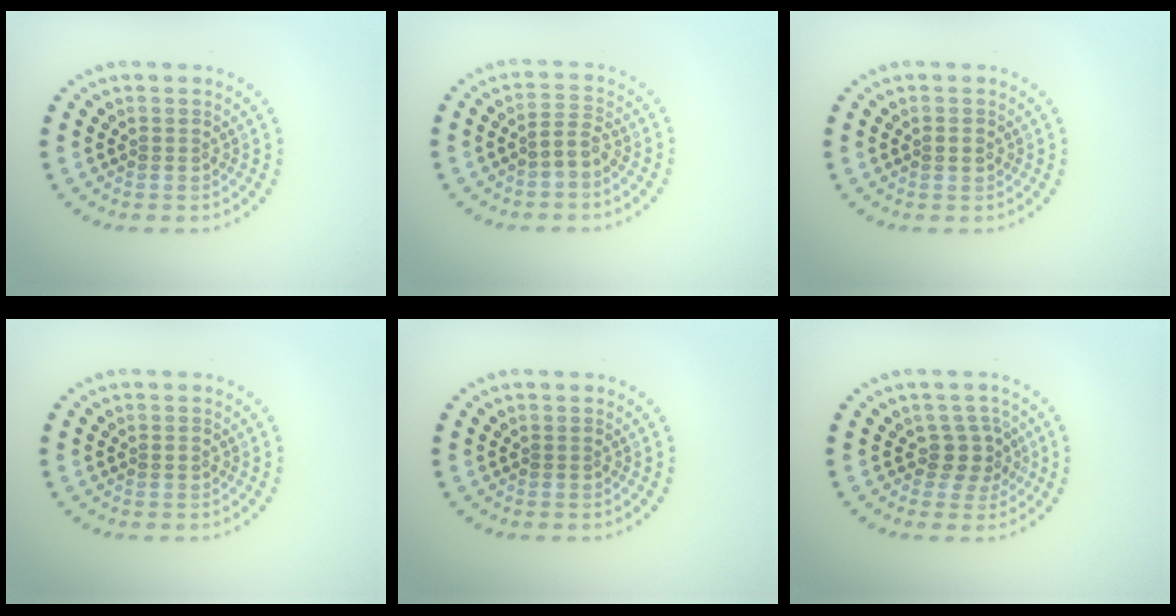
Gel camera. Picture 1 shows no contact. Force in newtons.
{"total": 1.6, "press": 1.3, "slide": 0.9}
{"total": 1.0, "press": 1.0, "slide": 0.1}
{"total": 0.7, "press": 0.7, "slide": 0.0}
{"total": 0.0}
{"total": 2.4, "press": 1.9, "slide": 1.5}